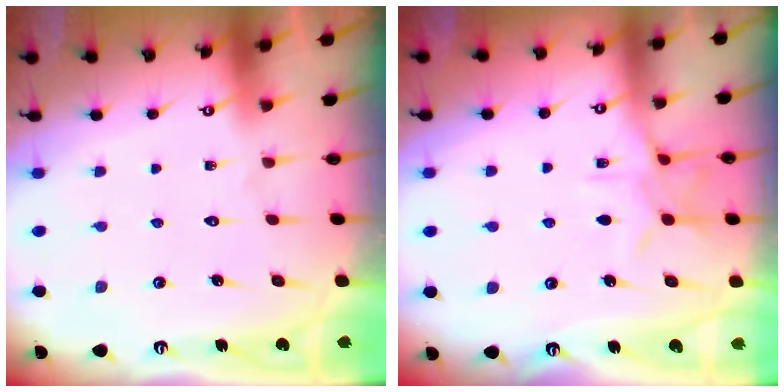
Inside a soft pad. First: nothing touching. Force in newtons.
{"total": 8.9, "press": 8.9, "slide": 0.6}